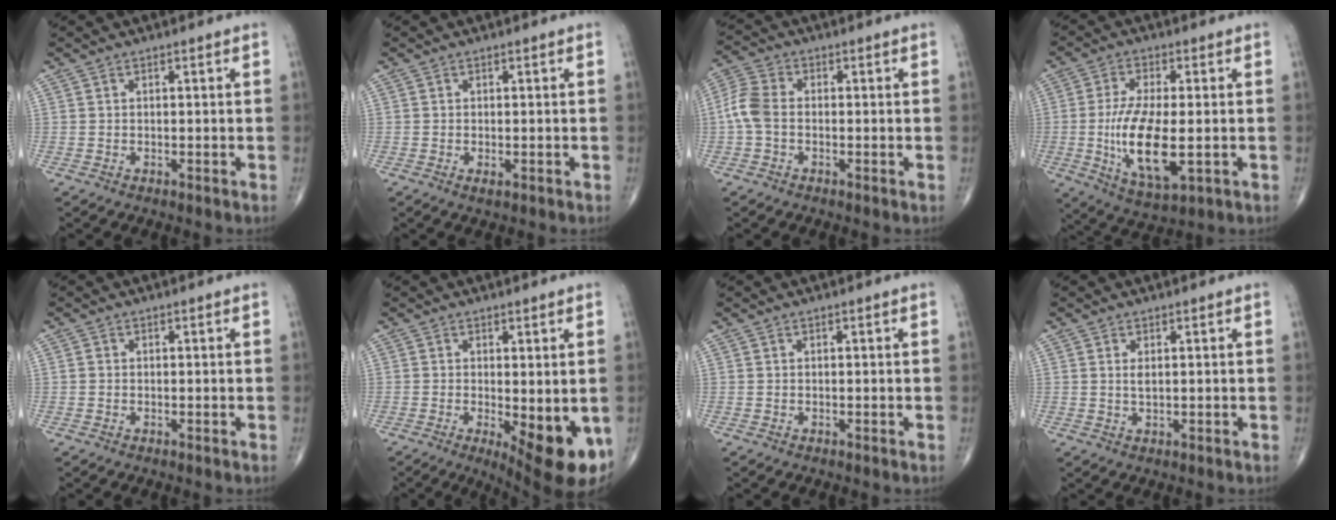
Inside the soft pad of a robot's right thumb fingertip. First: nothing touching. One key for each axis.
{"total": 1.0, "fx": -0.4, "fy": 0.3, "fz": 0.8, "tx": -0.014, "ty": -0.004, "tz": -0.006}
{"total": 5.8, "fx": -0.7, "fy": 3.8, "fz": 4.3, "tx": -0.101, "ty": 0.015, "tz": -0.025}
{"total": 13.5, "fx": -1.9, "fy": 5.0, "fz": 12.4, "tx": -0.240, "ty": -0.018, "tz": -0.027}
{"total": 0.5, "fx": -0.1, "fy": 0.5, "fz": 0.2, "tx": -0.002, "ty": 0.001, "tz": -0.003}
{"total": 11.5, "fx": -3.2, "fy": 3.8, "fz": 10.4, "tx": -0.125, "ty": -0.023, "tz": -0.033}
{"total": 0.0}
{"total": 1.5, "fx": 0.5, "fy": 0.5, "fz": 1.3, "tx": -0.026, "ty": -0.004, "tz": 0.013}